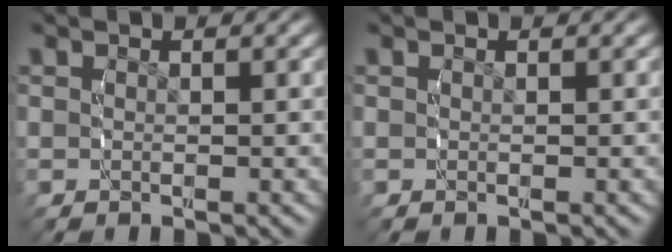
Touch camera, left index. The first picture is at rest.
{"total": 0.0}